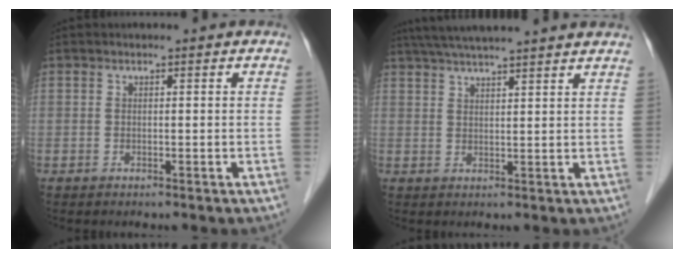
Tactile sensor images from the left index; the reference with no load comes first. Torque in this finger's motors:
{"motor_torque": [-0.29, -0.69, 0.56, 0.15]}